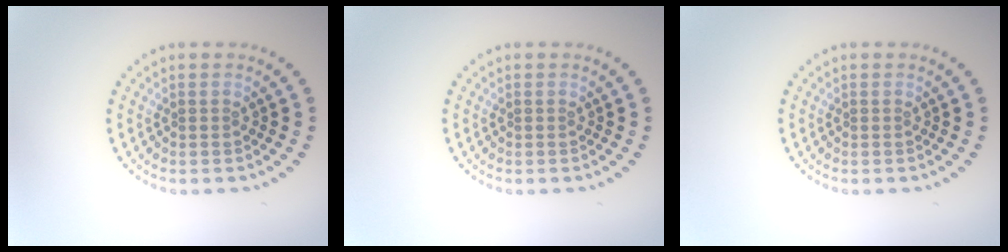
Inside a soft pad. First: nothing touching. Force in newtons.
{"total": 0.0}
{"total": 0.0}